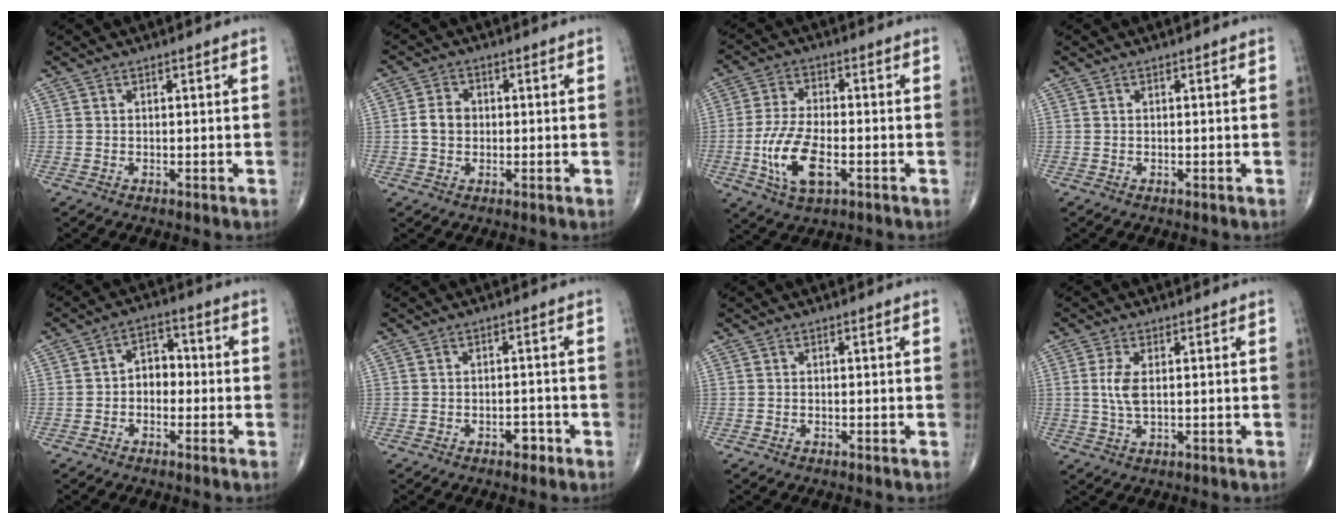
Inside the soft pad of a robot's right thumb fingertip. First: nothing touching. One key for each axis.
{"total": 6.2, "fx": -0.5, "fy": 4.6, "fz": 4.1, "tx": -0.074, "ty": 0.019, "tz": -0.016}
{"total": 11.2, "fx": -3.2, "fy": 5.2, "fz": 9.4, "tx": -0.191, "ty": 0.007, "tz": -0.059}
{"total": 0.0}
{"total": 5.0, "fx": -0.8, "fy": 3.7, "fz": 3.2, "tx": -0.027, "ty": 0.021, "tz": -0.027}
{"total": 2.5, "fx": -1.5, "fy": 1.5, "fz": 1.4, "tx": -0.009, "ty": 0.009, "tz": -0.020}
{"total": 0.0}
{"total": 4.4, "fx": 0.6, "fy": 1.9, "fz": 3.9, "tx": -0.091, "ty": -0.005, "tz": 0.014}